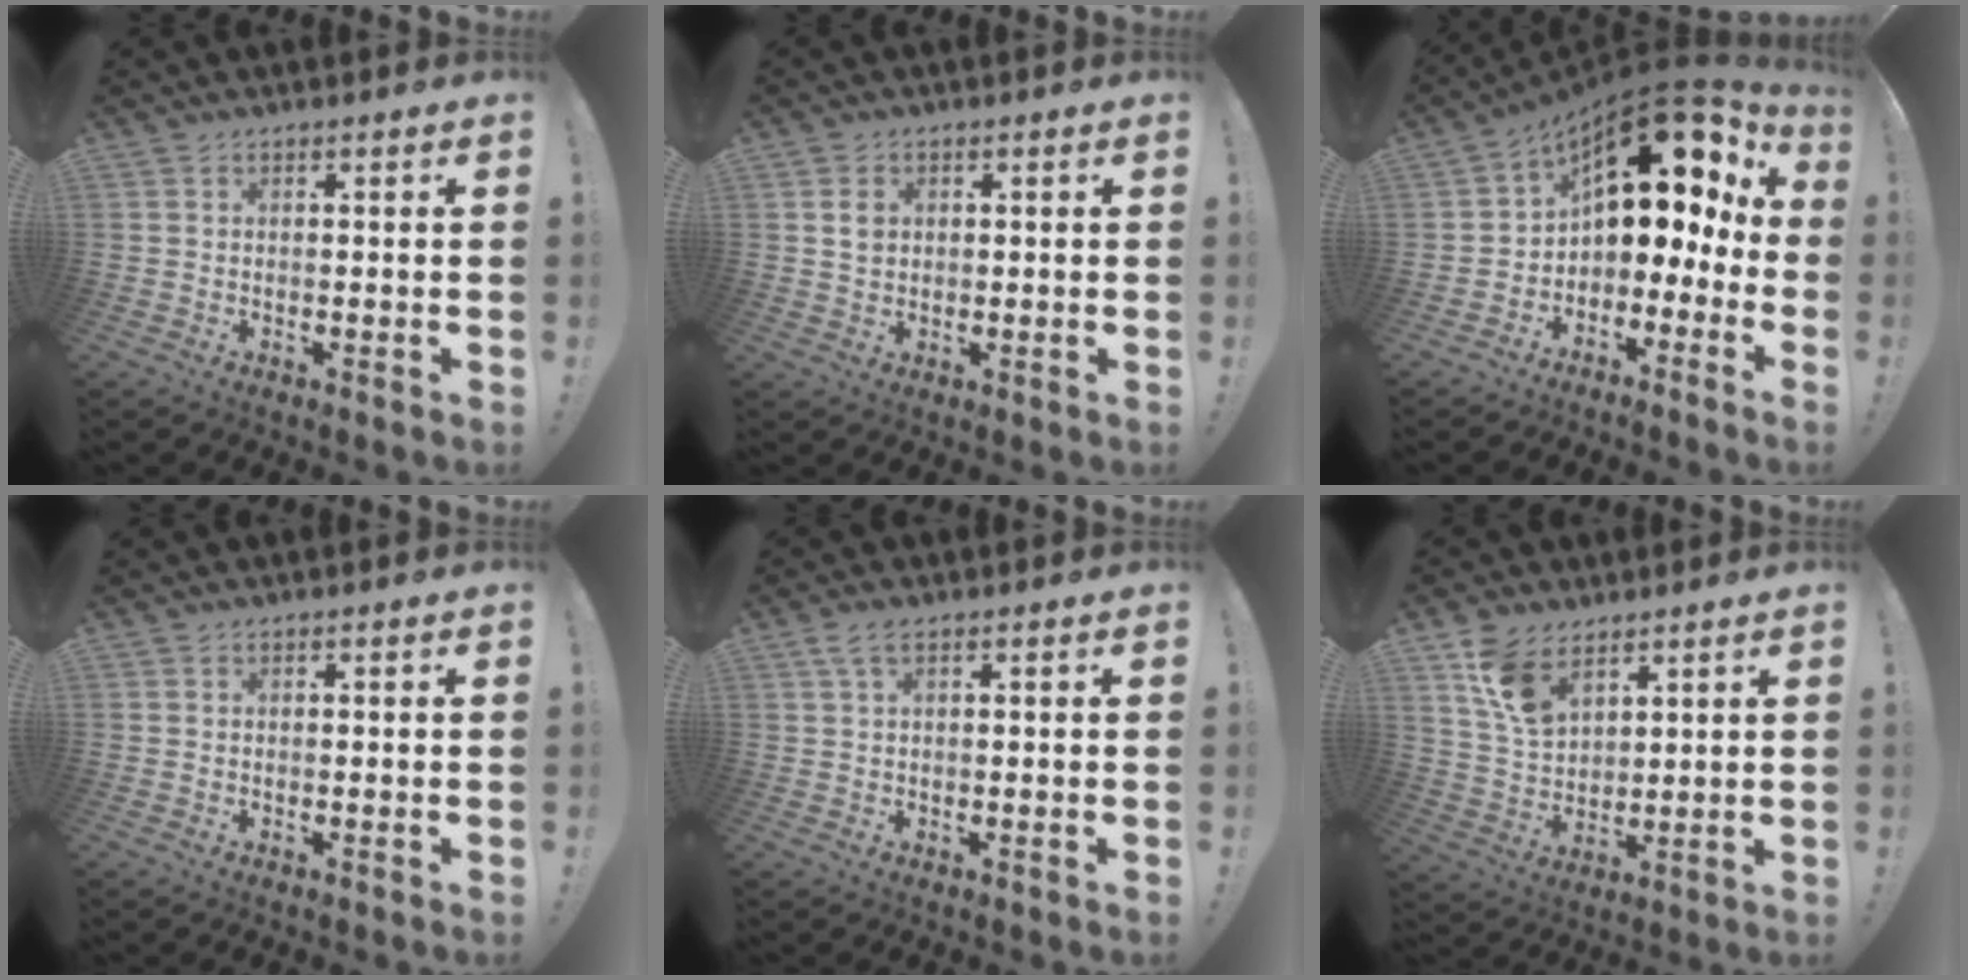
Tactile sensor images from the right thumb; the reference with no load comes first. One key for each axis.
{"total": 3.1, "fx": 0.7, "fy": 2.6, "fz": 1.7, "tx": -0.013, "ty": -0.002, "tz": 0.010}
{"total": 15.3, "fx": 7.5, "fy": 7.9, "fz": 10.8, "tx": -0.152, "ty": -0.060, "tz": 0.137}
{"total": 0.0}
{"total": 3.3, "fx": 1.5, "fy": 1.2, "fz": 2.7, "tx": -0.062, "ty": 0.006, "tz": 0.031}
{"total": 10.5, "fx": 6.9, "fy": 5.7, "fz": 5.5, "tx": -0.098, "ty": -0.032, "tz": 0.135}